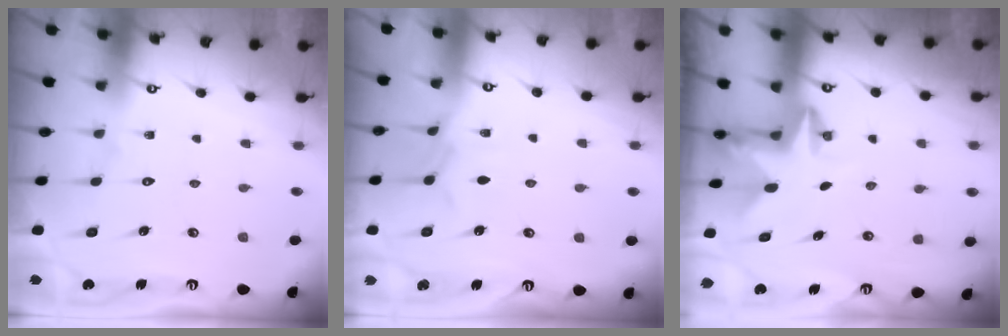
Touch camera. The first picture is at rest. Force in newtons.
{"total": 6.0, "press": 5.9, "slide": 0.7}
{"total": 2.4, "press": 2.4, "slide": 0.4}